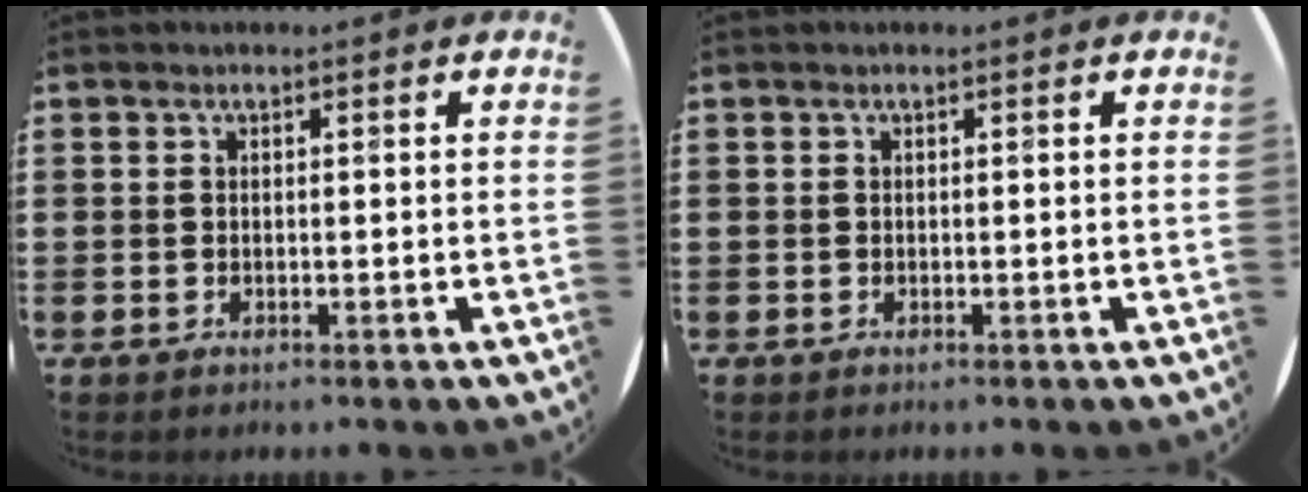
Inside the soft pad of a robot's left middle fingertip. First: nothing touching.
{"total": 0.0}